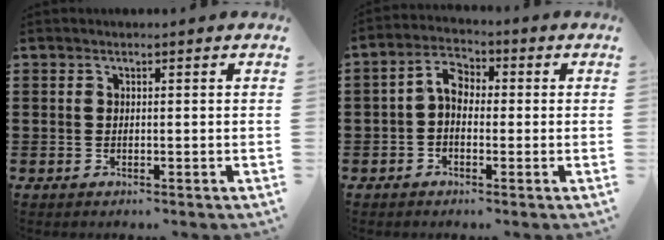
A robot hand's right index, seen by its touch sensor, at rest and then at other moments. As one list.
[{"total": 4.7, "force": [-0.4, 3.0, 3.6], "torque": [-0.085, 0.009, -0.014]}]